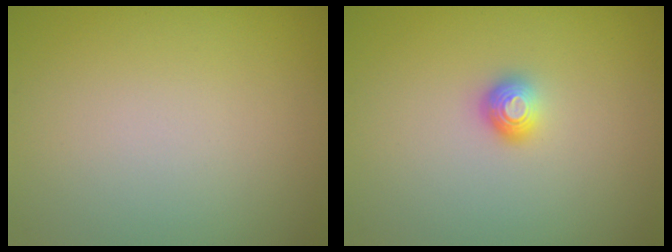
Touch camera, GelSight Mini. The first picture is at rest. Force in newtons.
{"total": 1.5, "press": 1.1, "slide": 1.0}